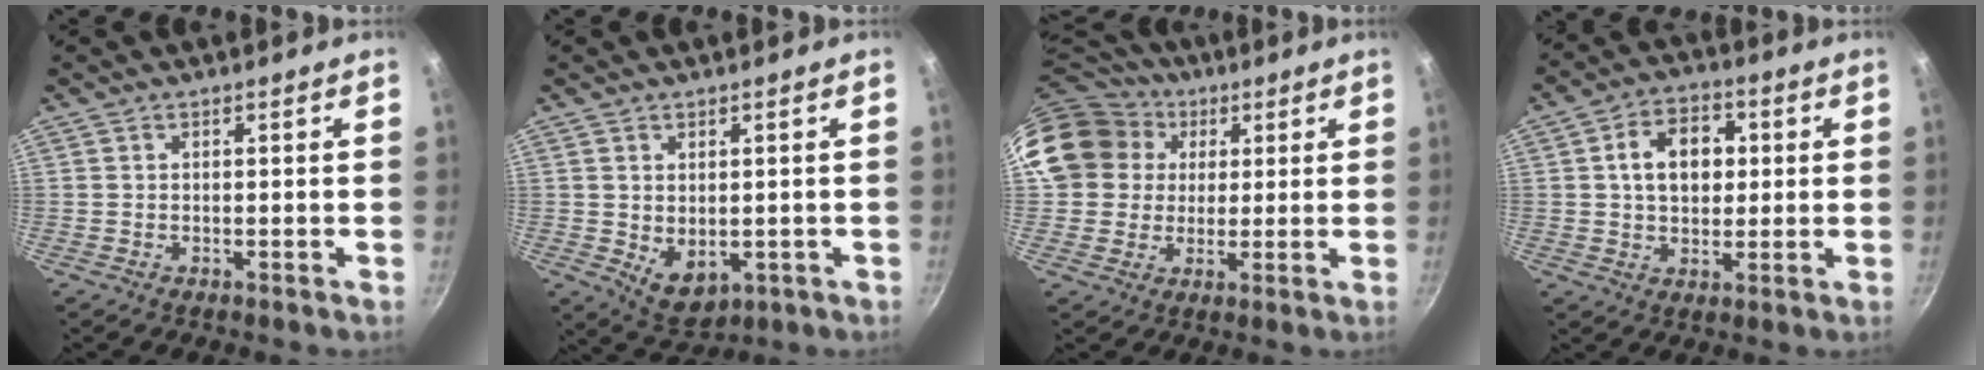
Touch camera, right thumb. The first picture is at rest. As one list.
[{"total": 6.2, "force": [-0.2, 4.2, 4.5], "torque": [-0.061, -0.016, 0.015]}, {"total": 17.8, "force": [5.2, 15.6, 6.9], "torque": [-0.123, 0.028, 0.092]}, {"total": 10.2, "force": [1.6, 7.3, 6.9], "torque": [-0.082, 0.010, 0.019]}]